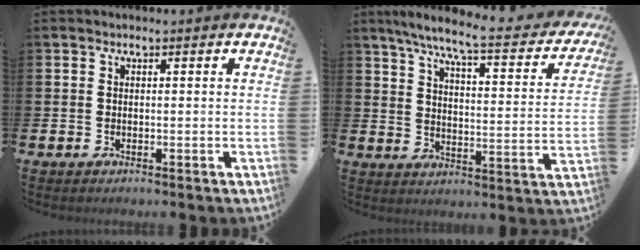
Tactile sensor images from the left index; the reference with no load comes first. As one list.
[{"total": 7.5, "force": [6.2, 0.7, 4.2], "torque": [-0.102, -0.042, 0.097]}]